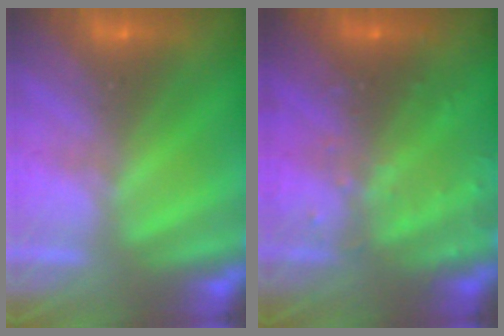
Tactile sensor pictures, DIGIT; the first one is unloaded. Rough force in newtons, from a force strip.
{"total": 3.2}